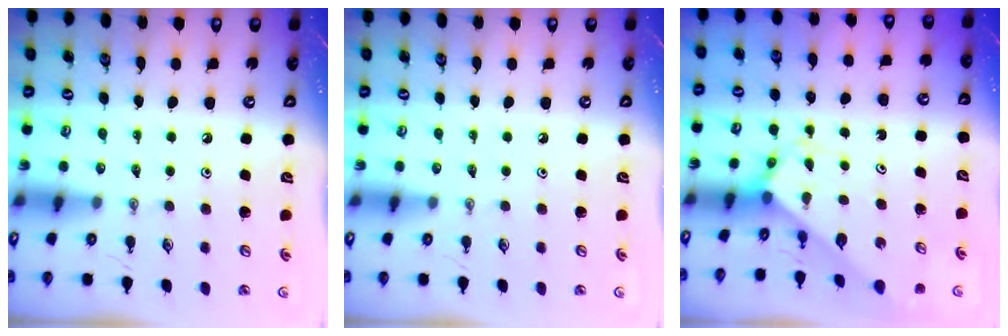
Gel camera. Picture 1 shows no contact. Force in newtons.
{"total": 0.0}
{"total": 2.9, "press": 2.9, "slide": 0.1}